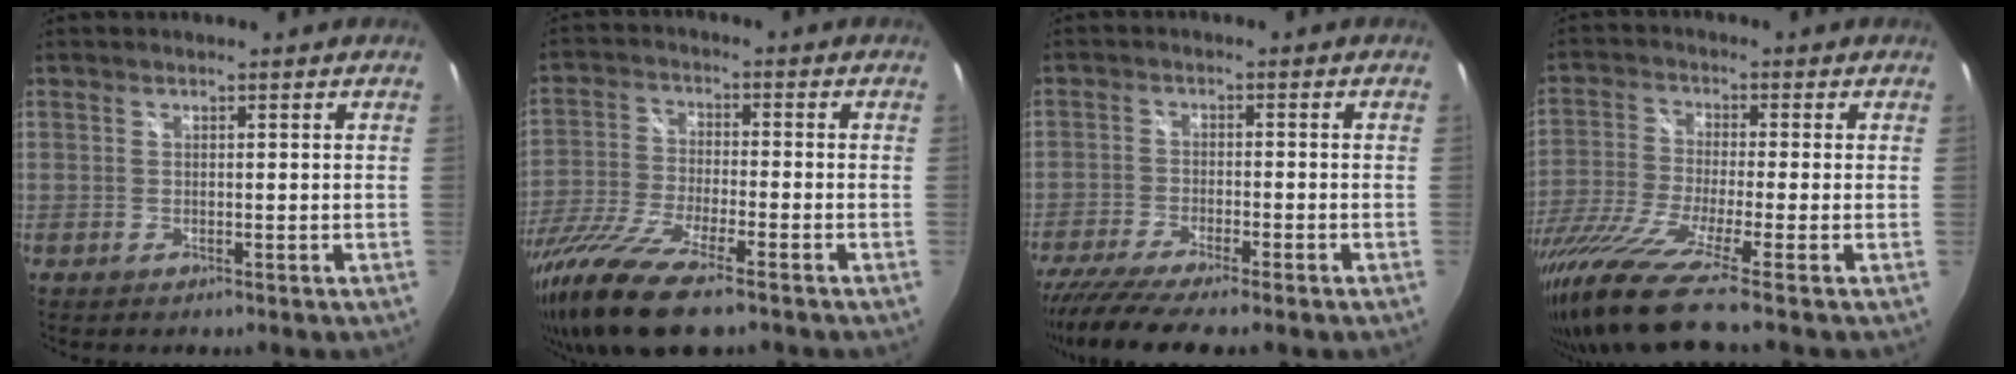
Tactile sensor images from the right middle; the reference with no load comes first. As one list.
[{"total": 16.6, "force": [-11.9, 3.4, 11.1], "torque": [-0.243, -0.051, -0.230]}, {"total": 10.0, "force": [-8.3, 0.7, 5.5], "torque": [-0.126, -0.041, -0.143]}, {"total": 15.9, "force": [-12.3, -1.0, 10.0], "torque": [-0.208, -0.065, -0.226]}]